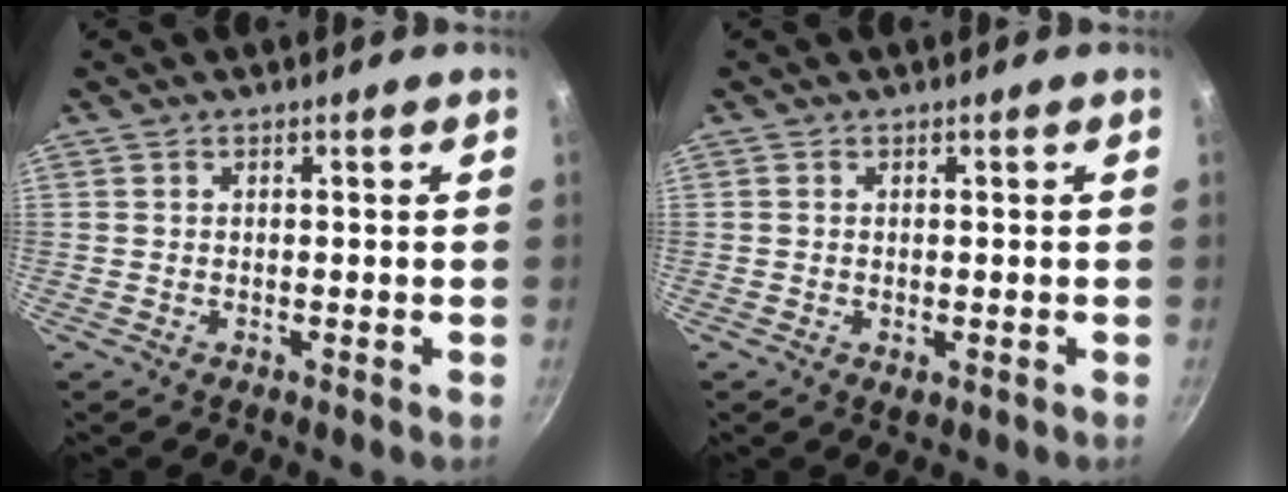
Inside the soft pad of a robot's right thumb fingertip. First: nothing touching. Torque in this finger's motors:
{"motor_torque": [-0.48, -0.18, -0.53, 0.23, 0.02]}